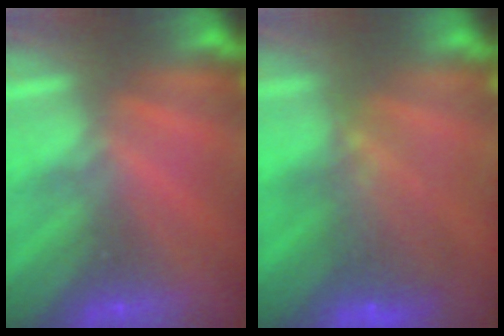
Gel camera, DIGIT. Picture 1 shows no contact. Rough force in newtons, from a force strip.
{"total": 5.8}